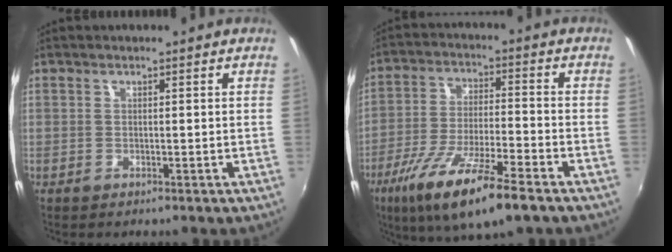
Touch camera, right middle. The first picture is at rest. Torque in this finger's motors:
{"motor_torque": [1.21, -0.93, 0.94, 0.21]}